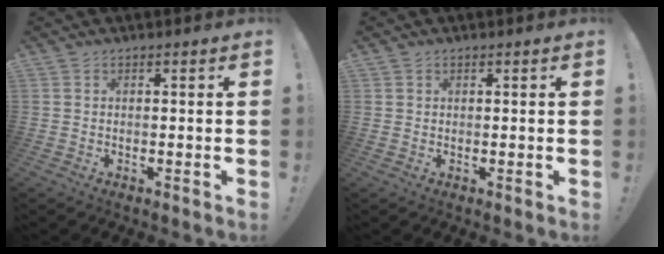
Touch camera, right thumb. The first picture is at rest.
{"total": 0.6, "force": [0.4, 0.5, -0.2], "torque": [0.006, 0.000, 0.007]}